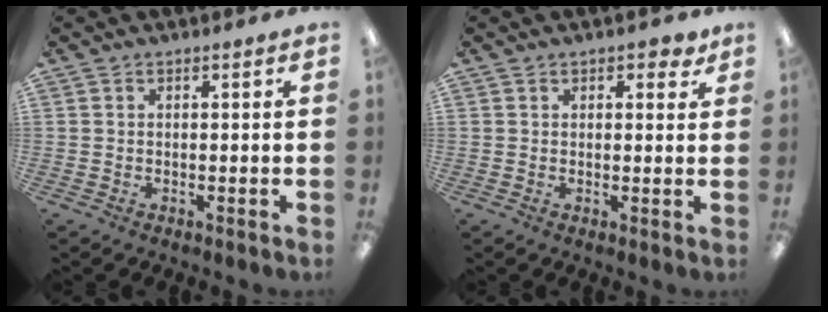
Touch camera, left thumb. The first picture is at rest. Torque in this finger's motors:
{"motor_torque": [0.00, 0.05, -0.36, 0.25, -0.06]}